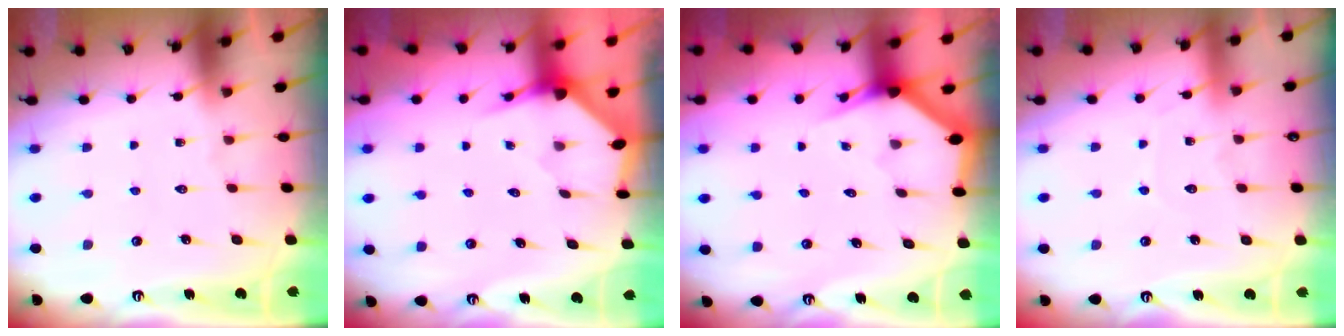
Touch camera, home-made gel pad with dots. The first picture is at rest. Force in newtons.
{"total": 3.3, "press": 3.3, "slide": 0.1}
{"total": 2.6, "press": 2.6, "slide": 0.0}
{"total": 4.4, "press": 4.3, "slide": 0.6}